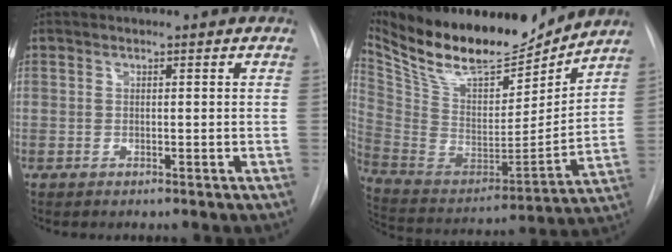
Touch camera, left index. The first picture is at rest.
{"total": 22.1, "force": [19.3, 5.6, 9.2], "torque": [-0.180, -0.015, 0.329]}